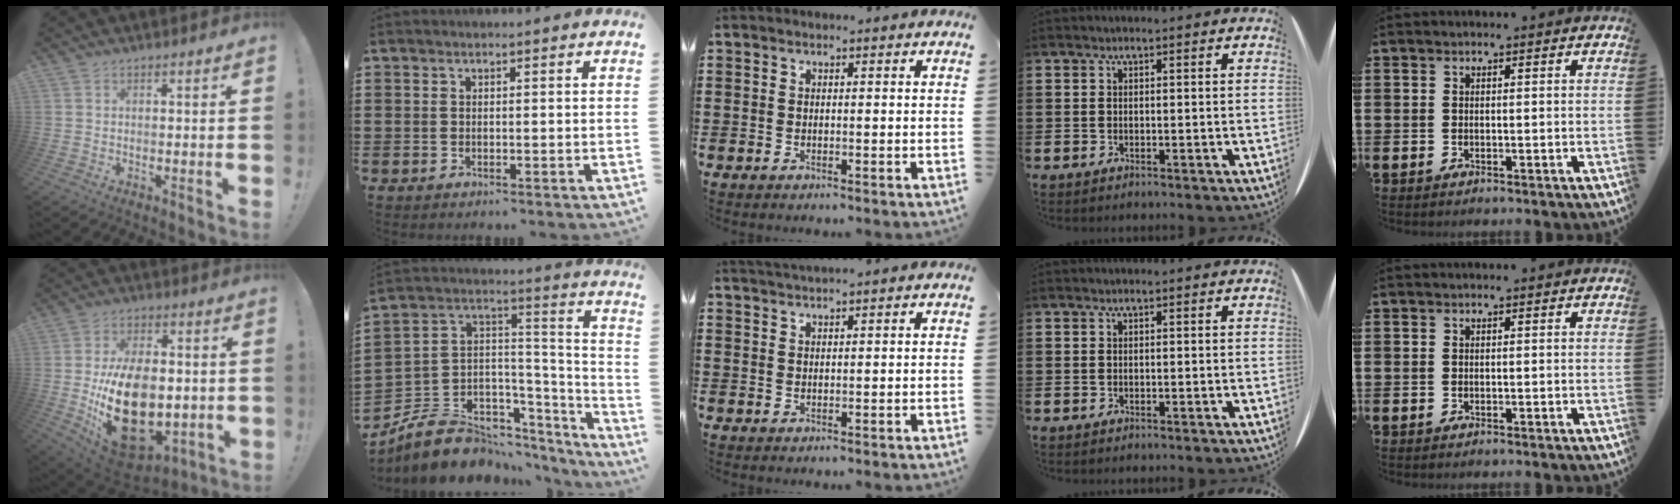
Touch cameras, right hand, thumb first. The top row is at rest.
{"thumb": {"total": 25.9, "force": [-4.0, 16.2, 19.8], "torque": [-0.351, 0.007, -0.047]}, "index": {"total": 8.8, "force": [-6.1, 6.1, 2.0], "torque": [-0.050, 0.010, -0.106]}, "middle": {"total": 1.5, "force": [1.5, -0.1, 0.3], "torque": [-0.008, 0.002, 0.028]}}